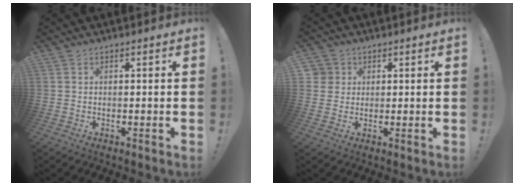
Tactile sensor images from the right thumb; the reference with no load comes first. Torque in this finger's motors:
{"motor_torque": [-0.10, 0.12, 0.22, -0.13, 0.00]}